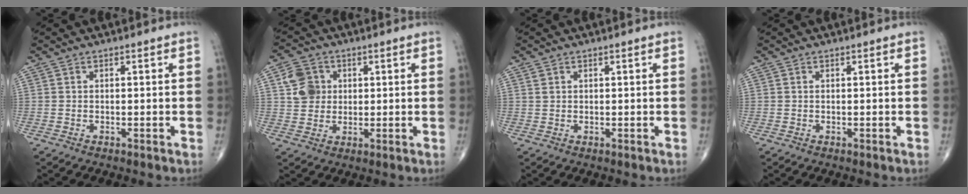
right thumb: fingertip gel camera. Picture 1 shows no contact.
{"total": 6.3, "force": [1.6, 5.5, 2.7], "torque": [-0.029, -0.001, 0.025]}
{"total": 0.9, "force": [0.5, 0.6, 0.4], "torque": [-0.004, 0.002, 0.010]}
{"total": 0.0}